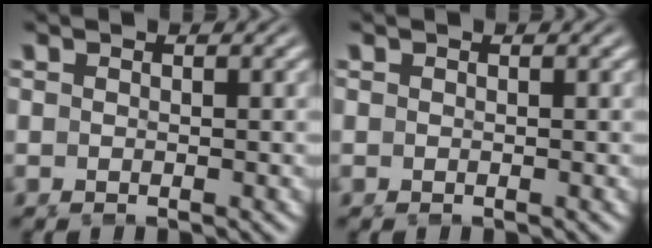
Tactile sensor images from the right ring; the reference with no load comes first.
{"total": 0.0}